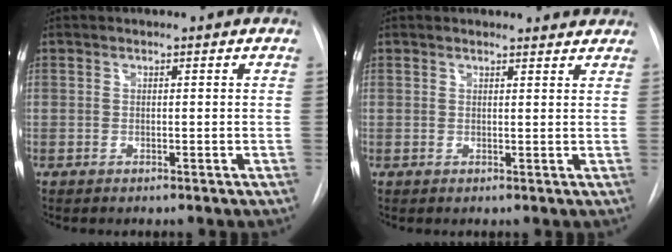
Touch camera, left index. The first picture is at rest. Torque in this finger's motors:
{"motor_torque": [0.65, -0.83, -0.01, 0.03]}